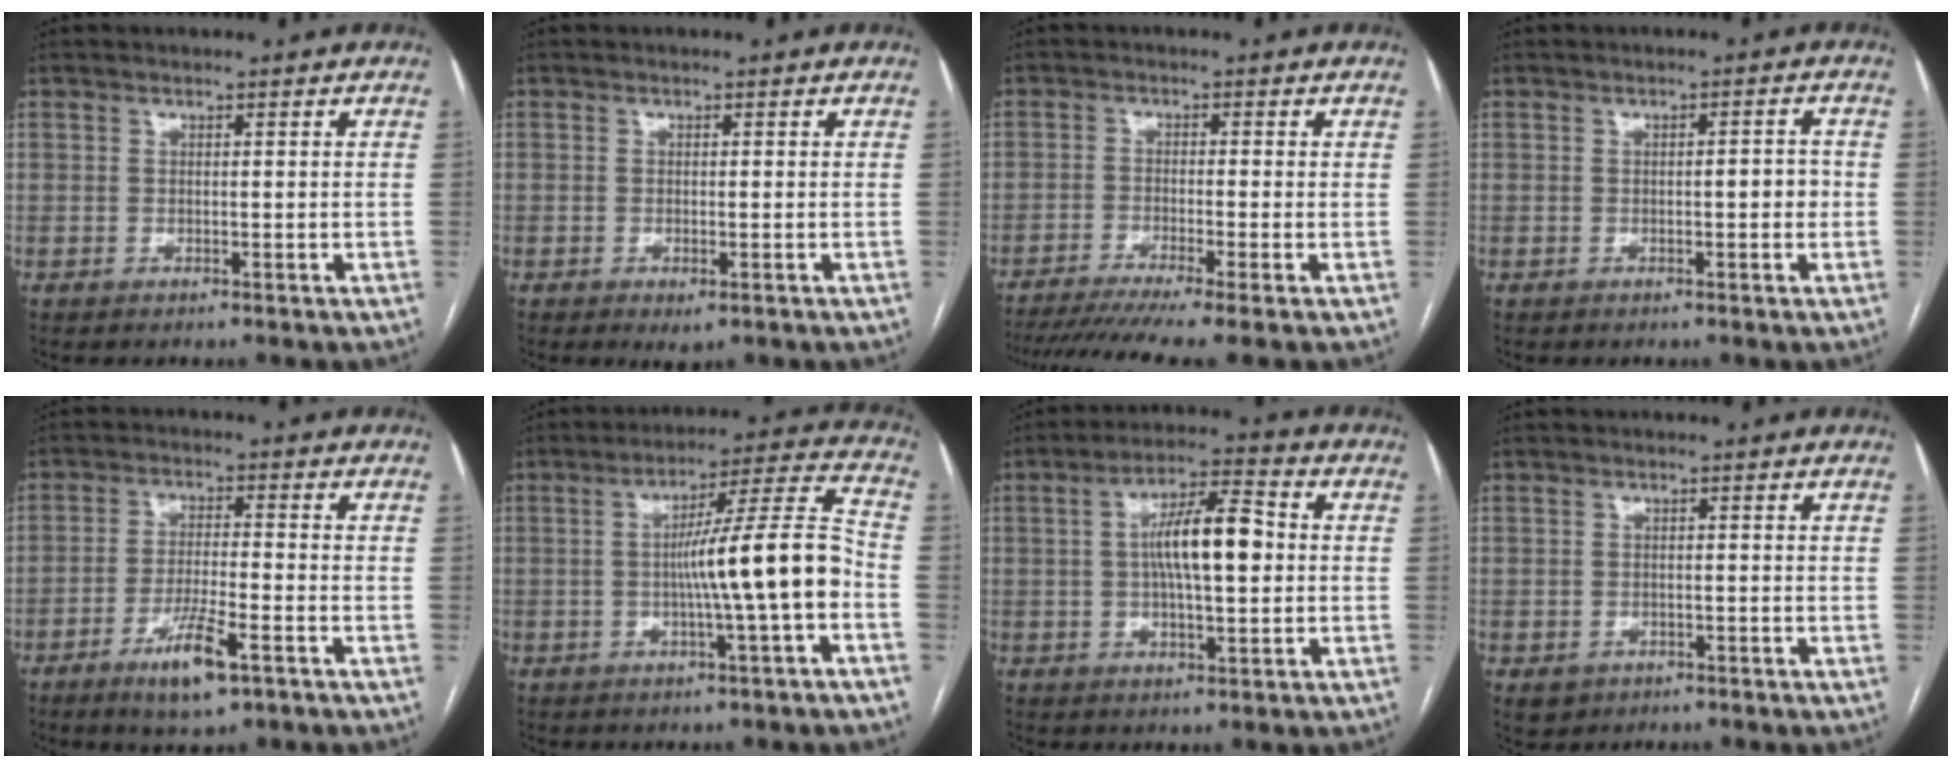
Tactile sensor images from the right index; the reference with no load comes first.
{"total": 2.0, "force": [-0.9, 0.7, 1.6], "torque": [-0.021, -0.002, -0.007]}
{"total": 10.1, "force": [-7.9, -0.9, 6.2], "torque": [-0.089, -0.018, -0.122]}
{"total": 2.4, "force": [-0.4, 0.8, 2.3], "torque": [-0.028, 0.005, -0.005]}
{"total": 7.7, "force": [-4.3, 1.2, 6.3], "torque": [-0.120, -0.011, -0.071]}
{"total": 12.6, "force": [-2.5, -0.6, 12.4], "torque": [-0.195, 0.018, -0.041]}
{"total": 10.6, "force": [0.7, 2.6, 10.3], "torque": [-0.187, 0.021, 0.010]}
{"total": 2.7, "force": [-1.2, 2.3, 0.6], "torque": [-0.005, 0.004, -0.010]}